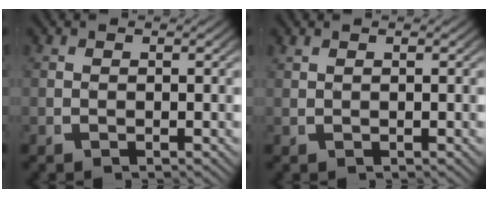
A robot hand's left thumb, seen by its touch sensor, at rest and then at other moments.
{"total": 0.6, "force": [0.5, -0.3, 0.2], "torque": [-0.006, 0.000, 0.014]}